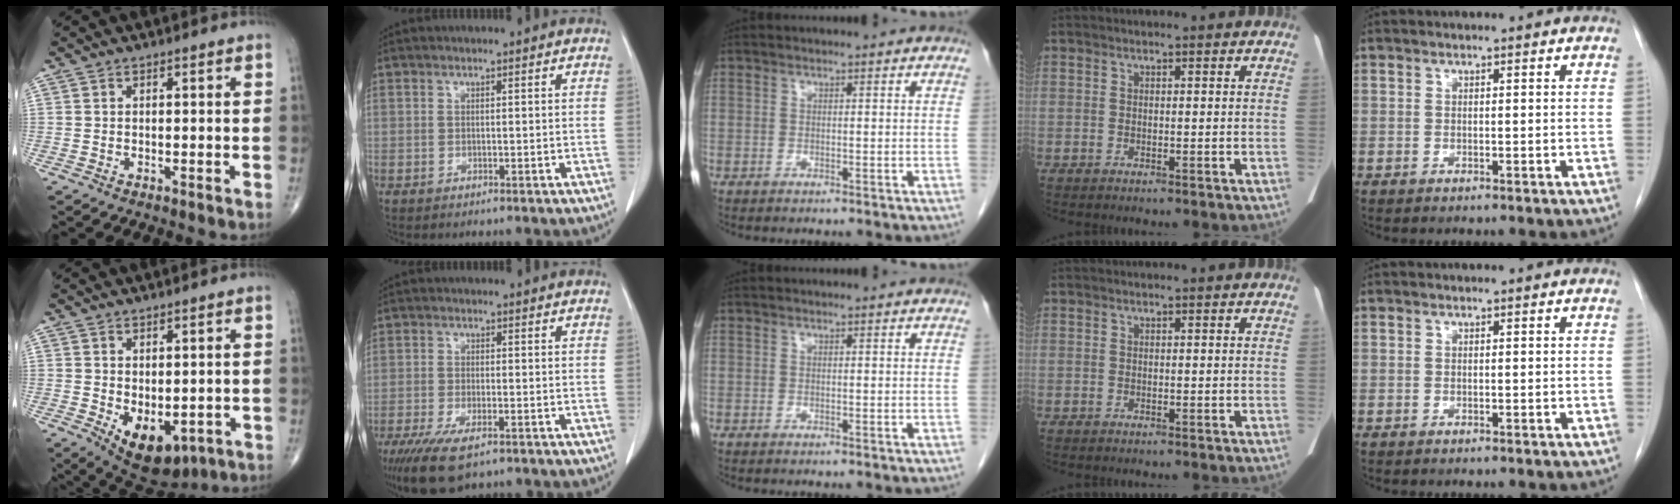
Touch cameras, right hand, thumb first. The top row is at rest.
{"thumb": {"total": 9.6, "force": [-2.8, 5.6, 7.3], "torque": [-0.088, -0.004, -0.021]}, "index": {"total": 9.0, "force": [-6.2, 2.6, 6.1], "torque": [-0.106, -0.020, -0.097]}}